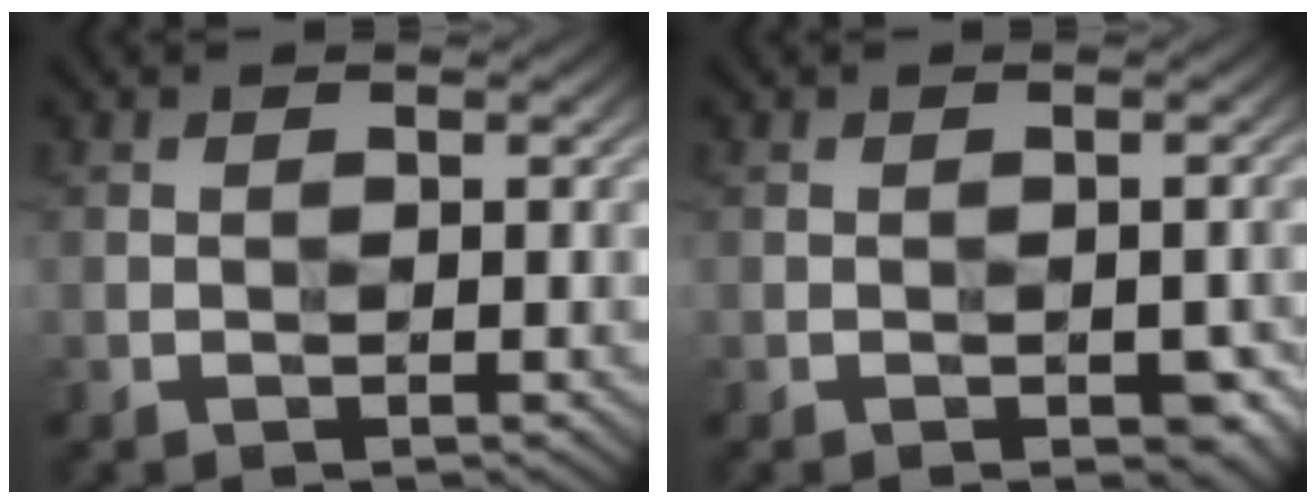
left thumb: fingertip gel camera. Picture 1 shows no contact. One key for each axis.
{"total": 4.6, "fx": -2.2, "fy": 2.8, "fz": 2.9, "tx": -0.027, "ty": -0.020, "tz": -0.019}